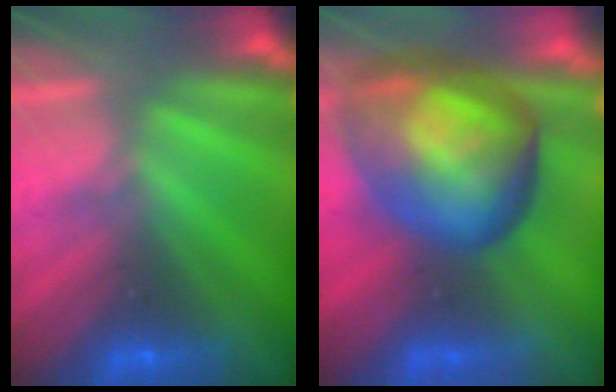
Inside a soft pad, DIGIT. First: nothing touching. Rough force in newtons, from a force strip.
{"total": 8.7}